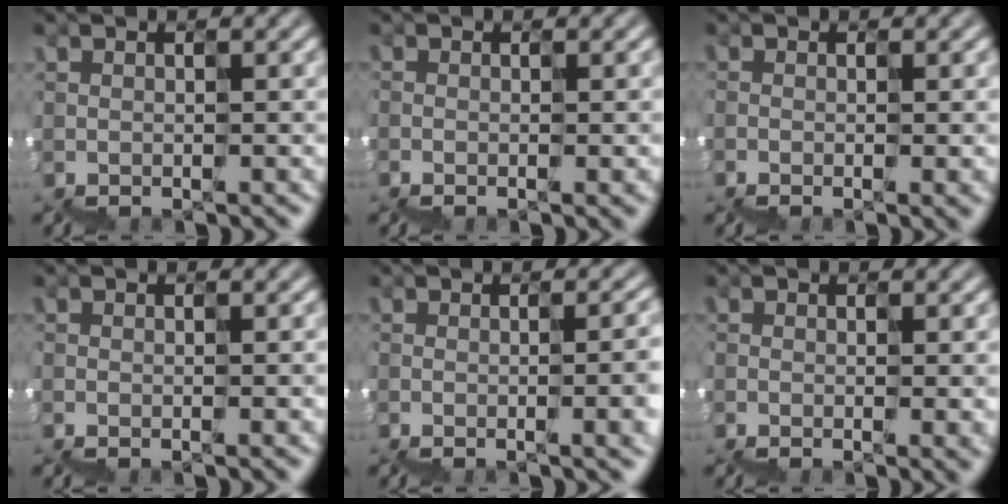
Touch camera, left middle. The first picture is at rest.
{"total": 1.2, "force": [-0.5, 0.4, 1.1], "torque": [-0.018, -0.001, -0.008]}
{"total": 2.2, "force": [-0.6, 0.7, 2.0], "torque": [-0.029, -0.003, -0.007]}
{"total": 0.6, "force": [-0.4, 0.1, 0.4], "torque": [-0.009, 0.000, -0.009]}
{"total": 8.6, "force": [-1.5, 4.2, 7.4], "torque": [-0.083, 0.003, -0.003]}
{"total": 3.0, "force": [-0.6, 1.1, 2.7], "torque": [-0.041, -0.005, -0.004]}